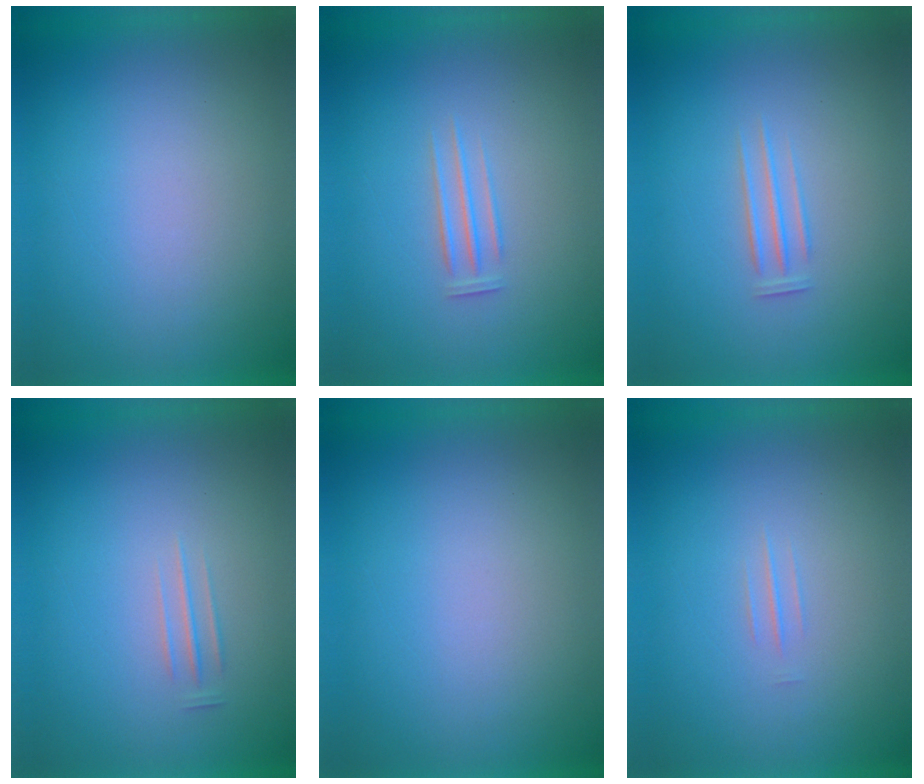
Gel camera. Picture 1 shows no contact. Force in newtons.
{"total": 1.6}
{"total": 1.9}
{"total": 1.6}
{"total": 0.0}
{"total": 1.3}